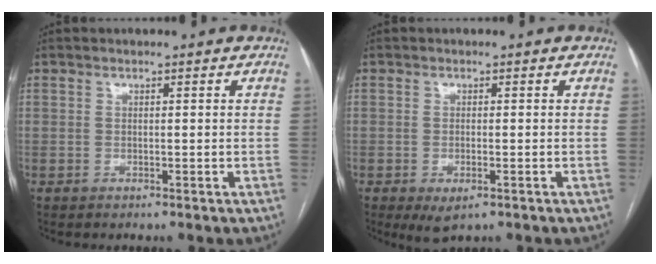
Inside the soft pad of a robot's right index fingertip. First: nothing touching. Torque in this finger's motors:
{"motor_torque": [0.61, -0.23, -0.04, 0.01]}